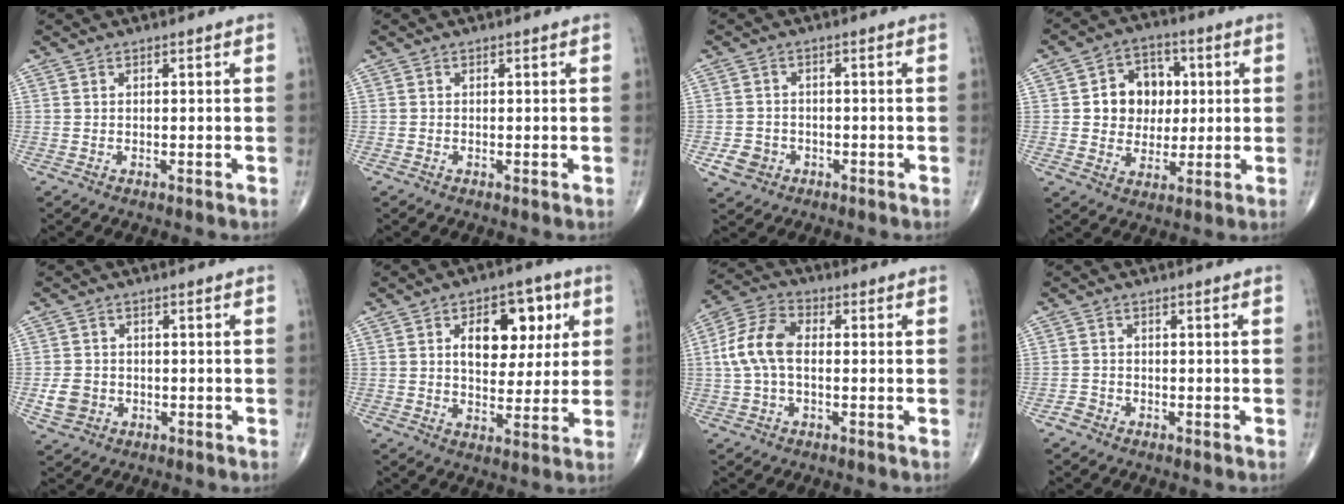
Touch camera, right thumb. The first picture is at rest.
{"total": 0.0}
{"total": 3.9, "force": [-1.6, 3.4, 1.1], "torque": [-0.008, 0.008, -0.024]}
{"total": 10.7, "force": [1.5, 8.9, 5.7], "torque": [-0.038, 0.007, 0.025]}
{"total": 4.5, "force": [-1.1, 3.9, 1.9], "torque": [-0.028, 0.006, -0.015]}
{"total": 12.6, "force": [3.7, 7.5, 9.4], "torque": [-0.089, -0.002, 0.055]}
{"total": 9.6, "force": [0.0, 5.6, 7.8], "torque": [-0.166, 0.027, -0.007]}
{"total": 1.5, "force": [-1.1, 1.0, 0.1], "torque": [-0.002, 0.003, -0.025]}